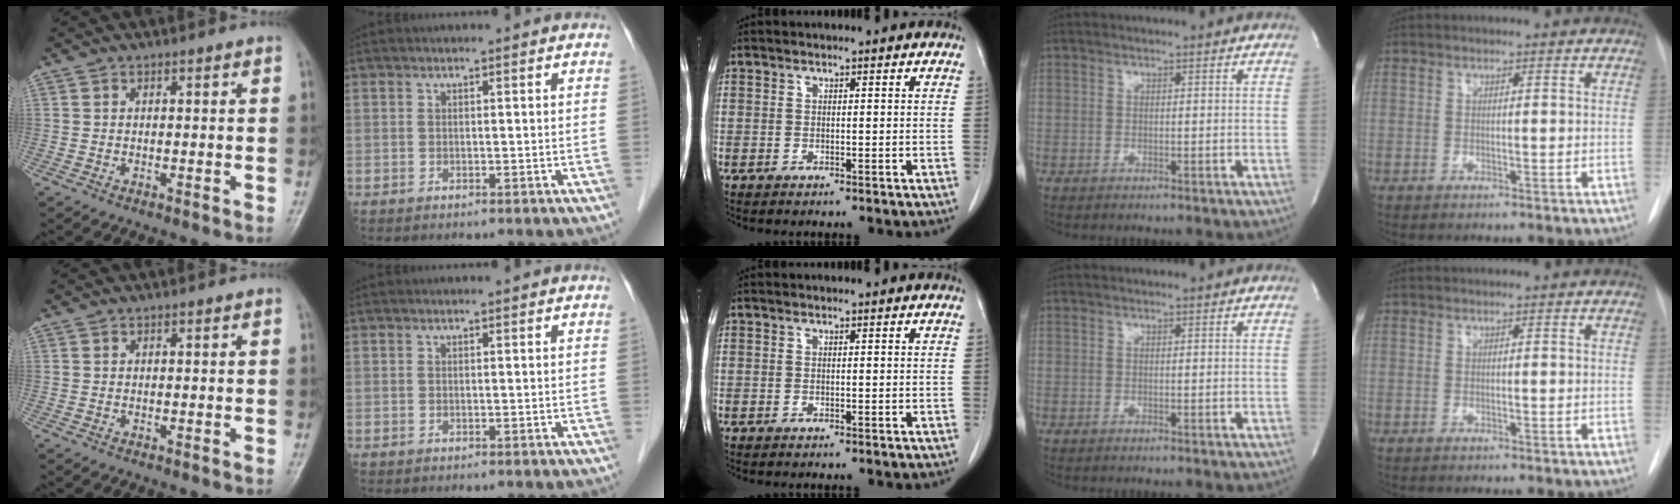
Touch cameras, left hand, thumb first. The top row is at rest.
{}